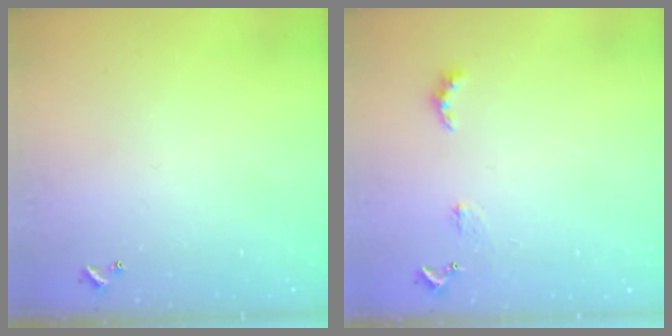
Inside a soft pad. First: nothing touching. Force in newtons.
{"total": 2.5, "press": 2.5, "slide": 0.5}